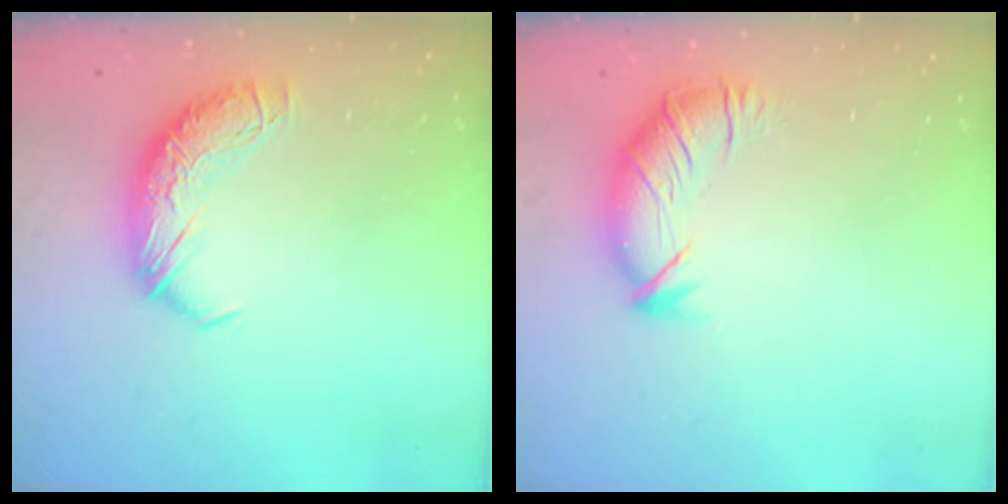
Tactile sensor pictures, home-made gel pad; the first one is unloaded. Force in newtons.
{"total": 2.8, "press": 2.0, "slide": 1.9}